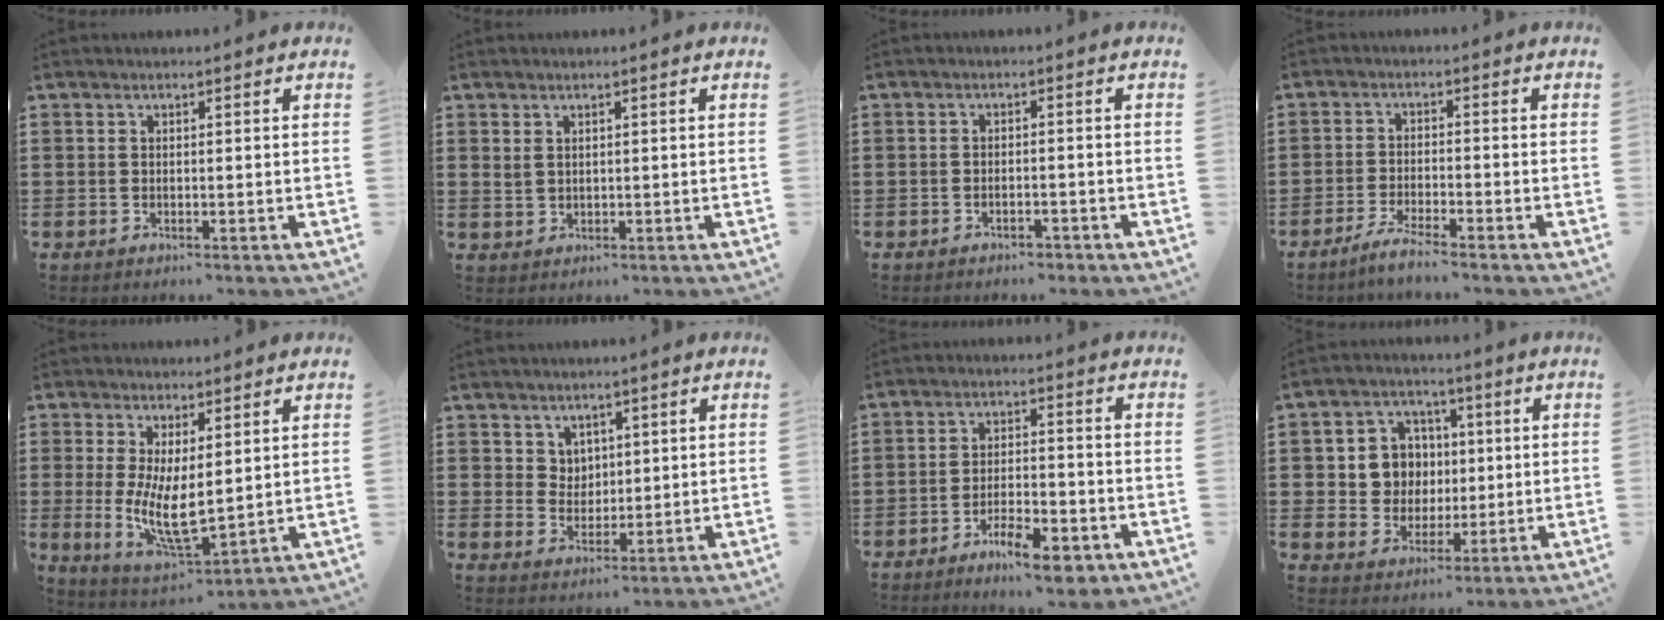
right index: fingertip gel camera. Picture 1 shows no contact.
{"total": 1.3, "force": [0.9, 0.7, 0.6], "torque": [-0.015, 0.003, 0.018]}
{"total": 1.7, "force": [-1.7, 0.1, 0.2], "torque": [-0.011, -0.002, -0.033]}
{"total": 3.2, "force": [-2.9, -0.5, 1.3], "torque": [-0.029, -0.003, -0.057]}
{"total": 8.5, "force": [0.4, 3.5, 7.7], "torque": [-0.137, -0.012, 0.011]}
{"total": 3.6, "force": [2.3, 2.7, 0.5], "torque": [-0.022, 0.010, 0.043]}
{"total": 6.8, "force": [-5.0, 1.5, 4.3], "torque": [-0.080, 0.003, -0.091]}
{"total": 7.2, "force": [0.7, 6.7, 2.4], "torque": [-0.069, 0.018, 0.013]}